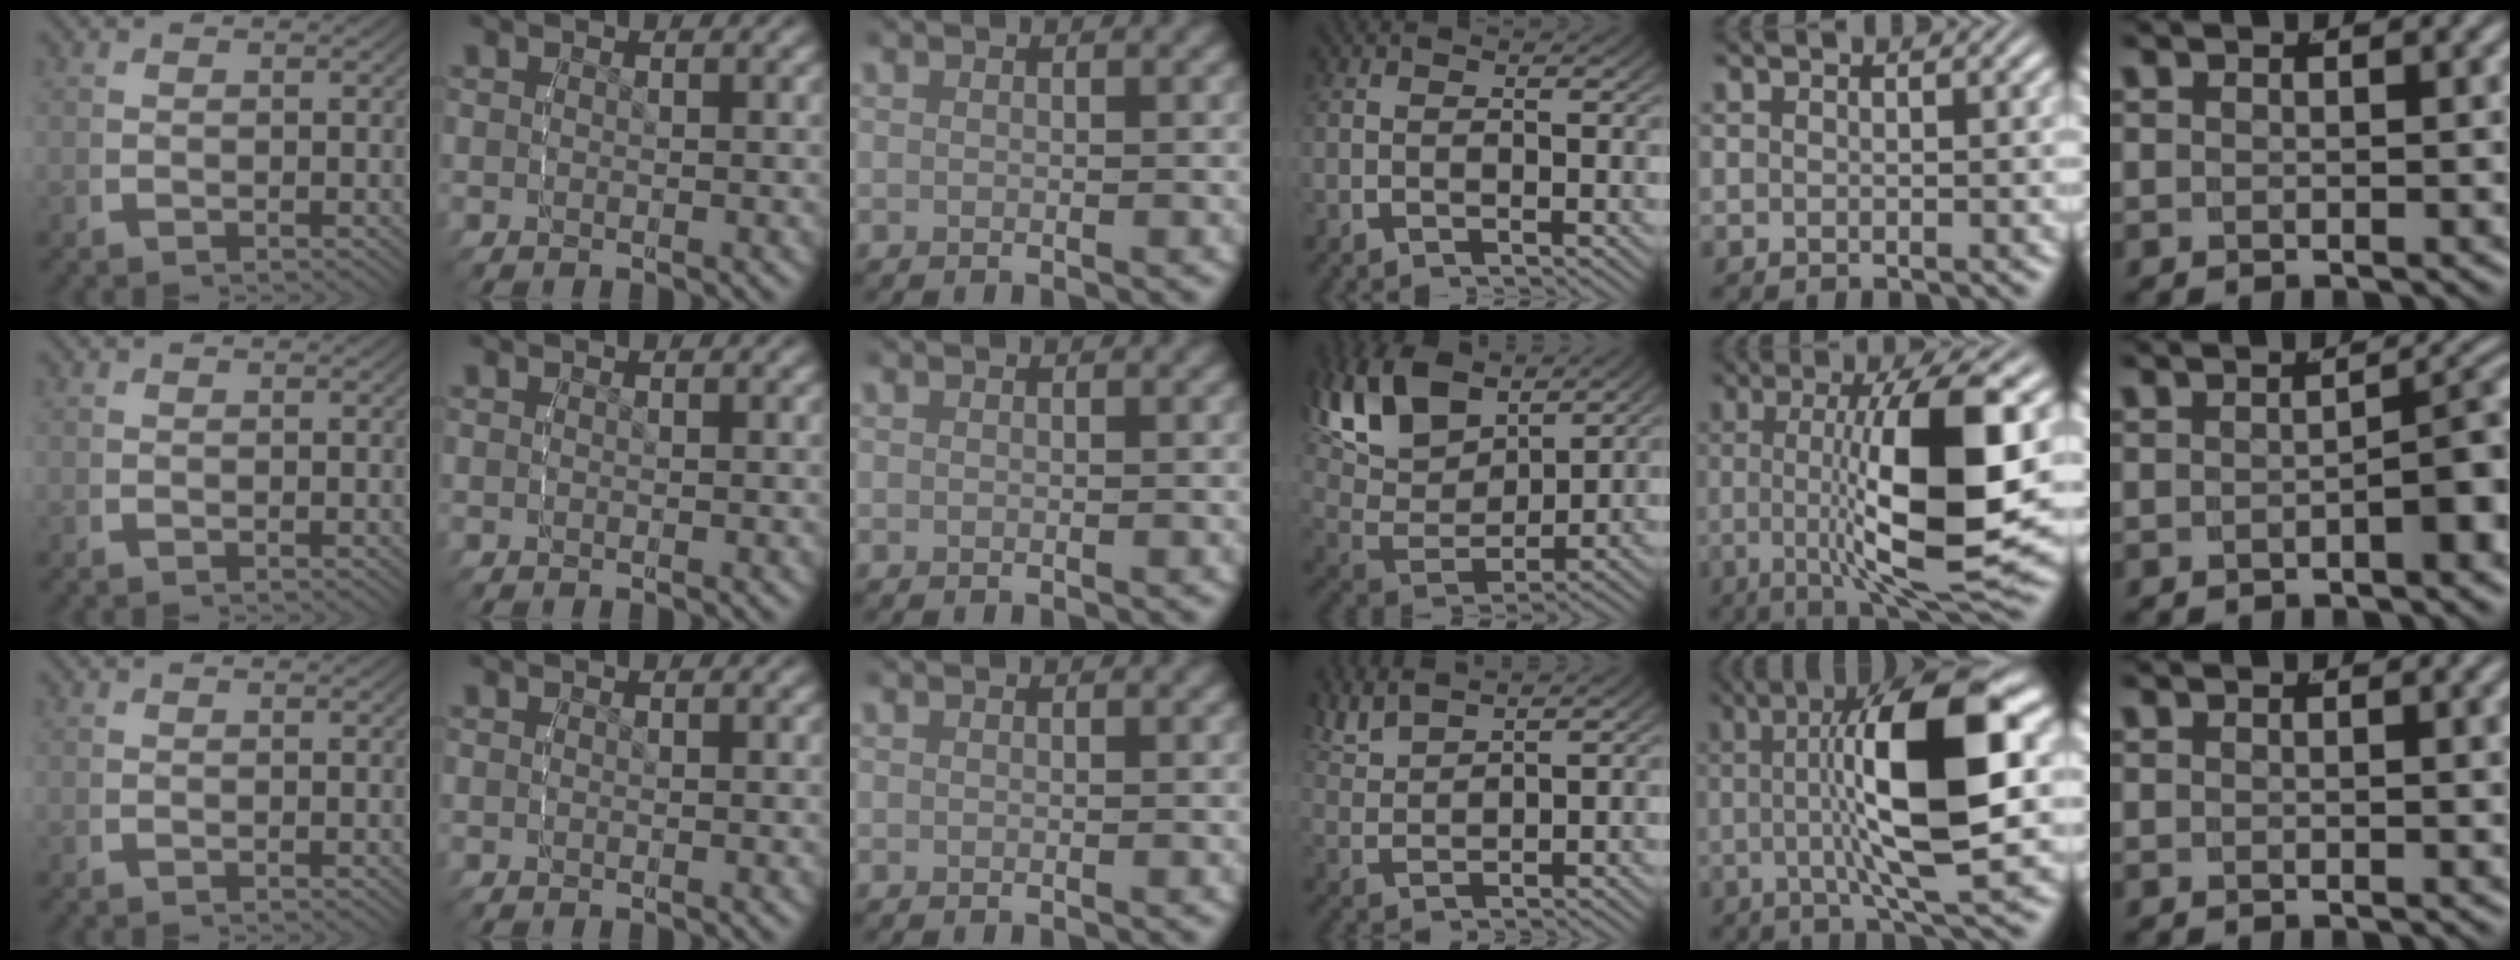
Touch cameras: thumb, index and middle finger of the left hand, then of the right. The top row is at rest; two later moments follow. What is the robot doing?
{"motion": "lift_and_place", "object": "screwdriver"}